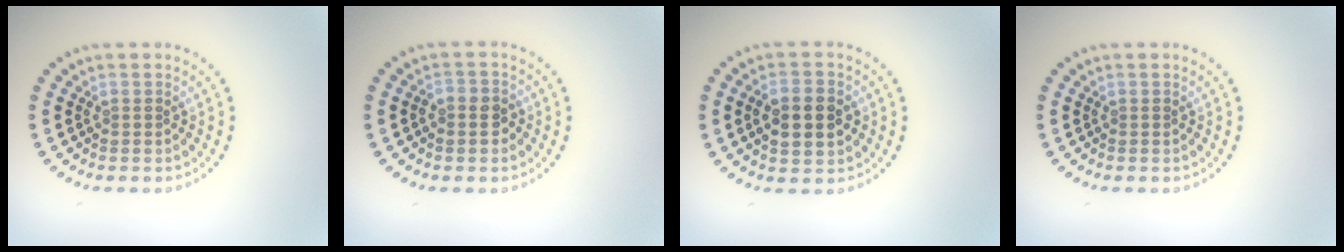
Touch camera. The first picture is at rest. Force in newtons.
{"total": 1.9, "press": 1.9, "slide": 0.6}
{"total": 4.4, "press": 4.4, "slide": 0.1}
{"total": 0.0}